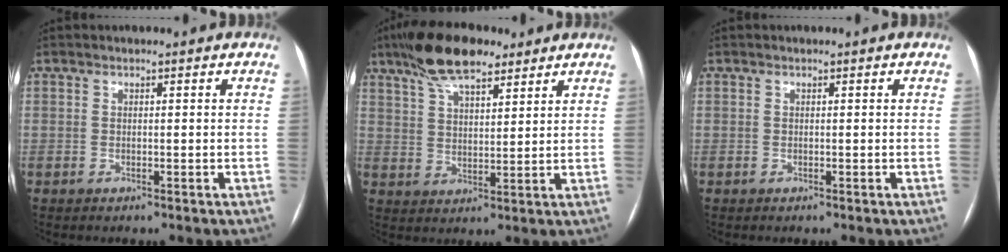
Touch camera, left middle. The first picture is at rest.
{"total": 10.8, "force": [7.9, 3.4, 6.6], "torque": [-0.124, 0.020, 0.139]}
{"total": 0.0}